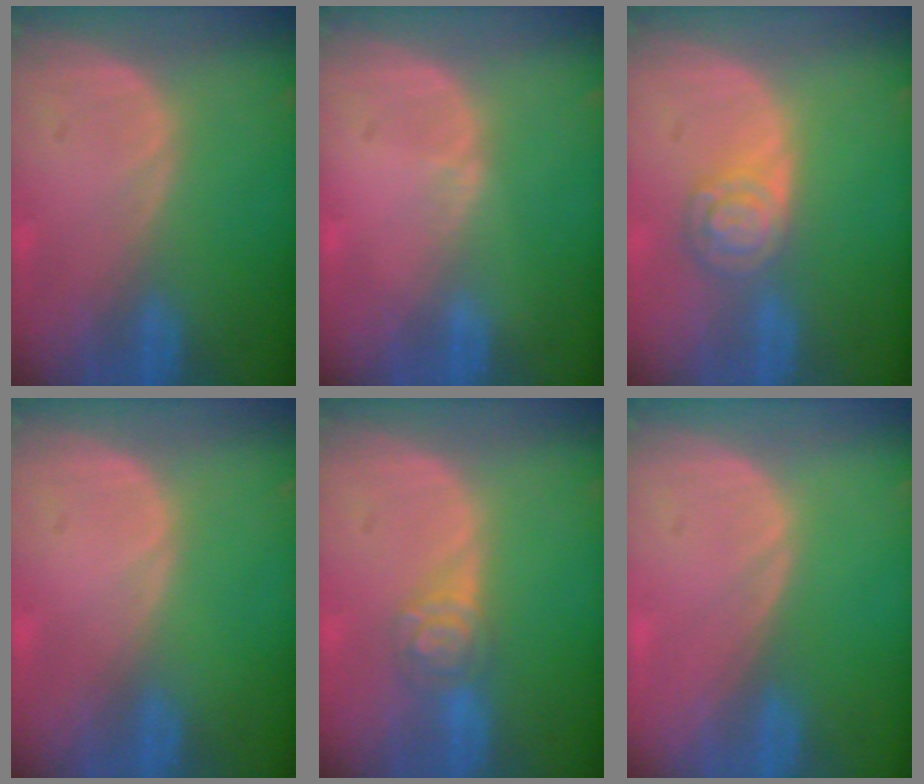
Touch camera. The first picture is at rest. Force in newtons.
{"total": 0.6, "press": 0.6, "slide": 0.2}
{"total": 5.3, "press": 4.7, "slide": 2.6}
{"total": 0.0}
{"total": 4.2, "press": 4.1, "slide": 0.6}
{"total": 0.0}